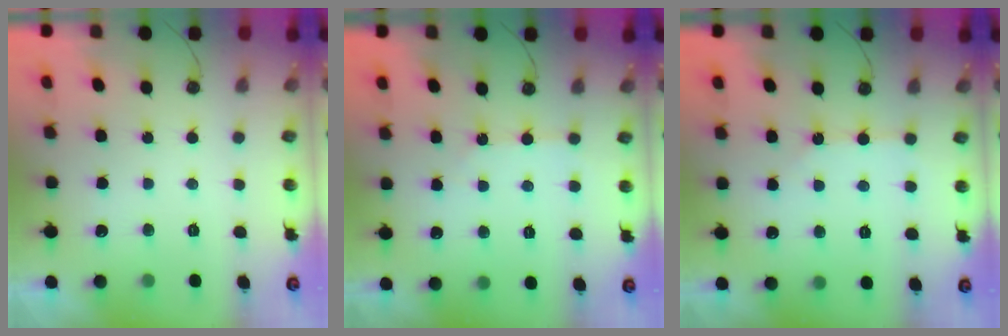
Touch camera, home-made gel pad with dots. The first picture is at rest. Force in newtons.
{"total": 3.3, "press": 3.3, "slide": 0.5}
{"total": 2.4, "press": 2.4, "slide": 0.4}